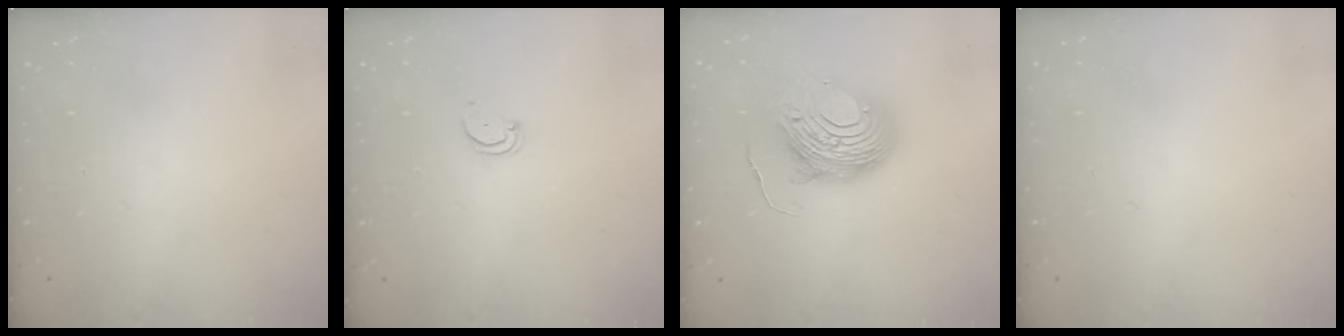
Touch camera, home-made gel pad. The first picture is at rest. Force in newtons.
{"total": 2.7, "press": 2.7, "slide": 0.2}
{"total": 13.6, "press": 13.5, "slide": 1.3}
{"total": 0.0}